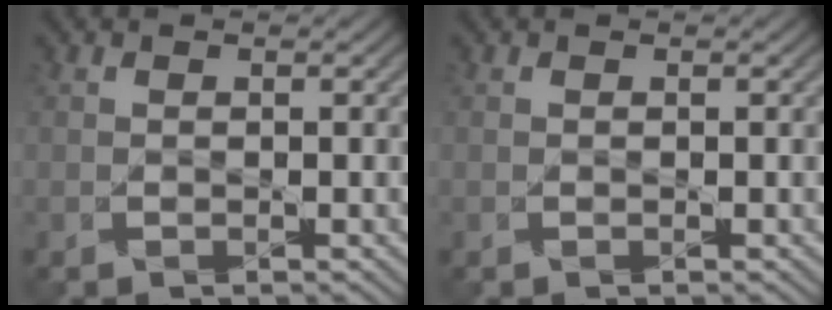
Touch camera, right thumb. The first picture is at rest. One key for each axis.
{"total": 0.0}